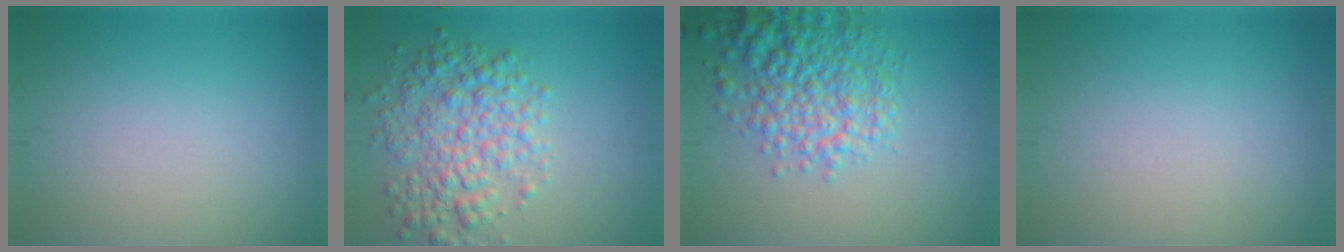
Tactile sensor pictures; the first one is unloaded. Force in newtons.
{"total": 5.8, "press": 5.8, "slide": 0.1}
{"total": 6.4, "press": 6.4, "slide": 0.3}
{"total": 0.0}